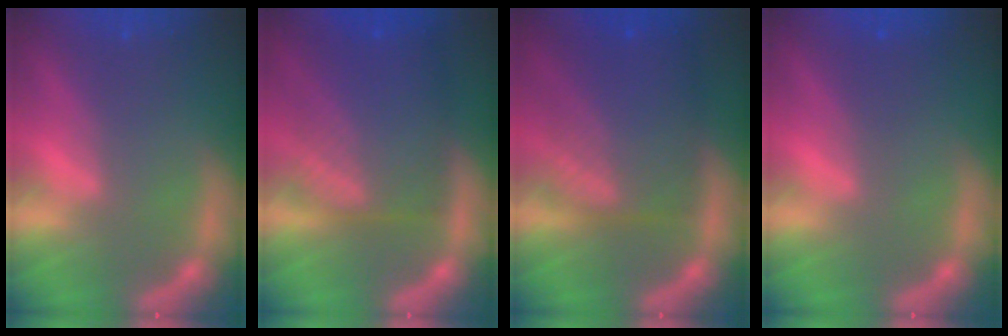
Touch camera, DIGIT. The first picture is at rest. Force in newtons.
{"total": 9.5}
{"total": 9.1}
{"total": 1.0}